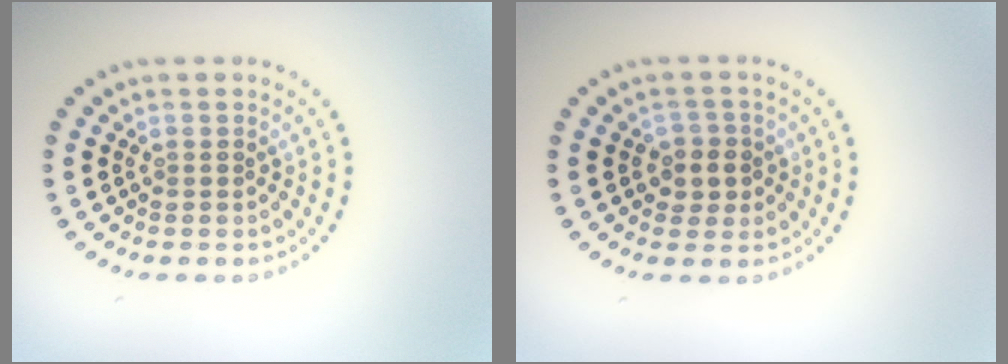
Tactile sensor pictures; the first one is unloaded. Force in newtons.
{"total": 2.1, "press": 1.9, "slide": 0.9}